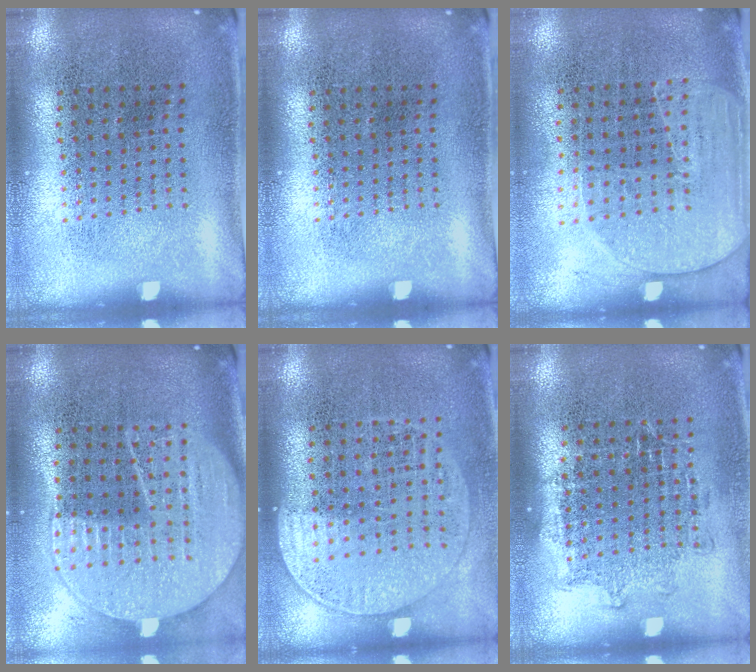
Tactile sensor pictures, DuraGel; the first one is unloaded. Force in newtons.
{"total": 0.0}
{"total": 1.6, "press": 1.4, "slide": 0.8}
{"total": 2.0, "press": 1.8, "slide": 1.0}
{"total": 1.3, "press": 1.2, "slide": 0.5}
{"total": 1.1, "press": 1.0, "slide": 0.5}